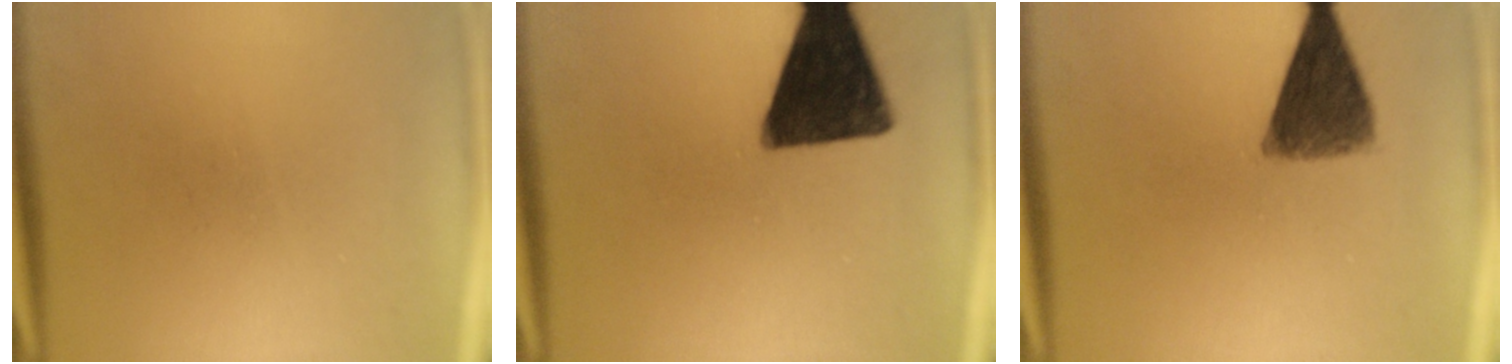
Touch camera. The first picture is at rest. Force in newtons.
{"total": 16.5}
{"total": 9.0}